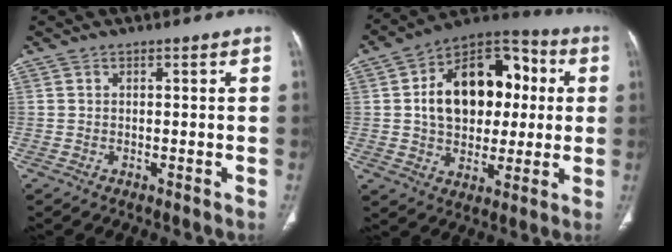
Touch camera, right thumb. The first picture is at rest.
{"total": 20.9, "force": [2.7, 14.1, 15.1], "torque": [-0.197, 0.026, 0.044]}